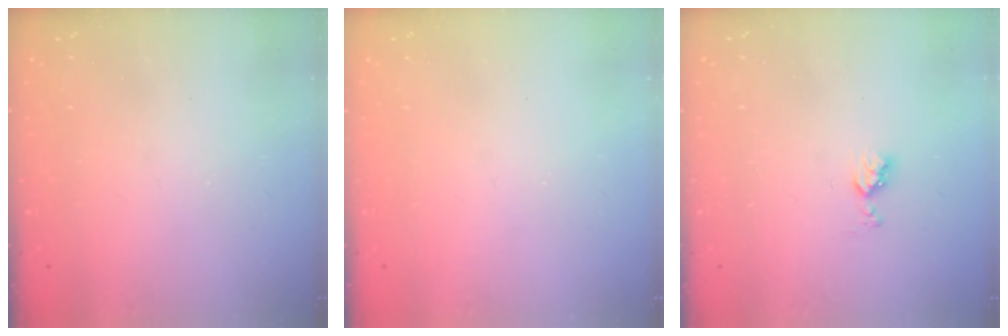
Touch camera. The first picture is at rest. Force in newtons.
{"total": 0.0}
{"total": 4.4, "press": 4.3, "slide": 0.7}